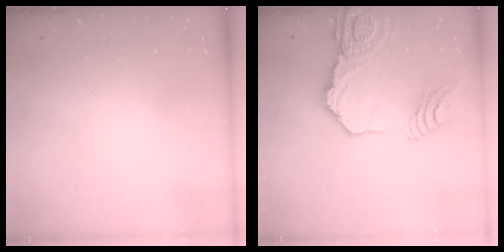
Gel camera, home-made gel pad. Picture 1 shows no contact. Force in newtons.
{"total": 20.3, "press": 20.1, "slide": 2.6}